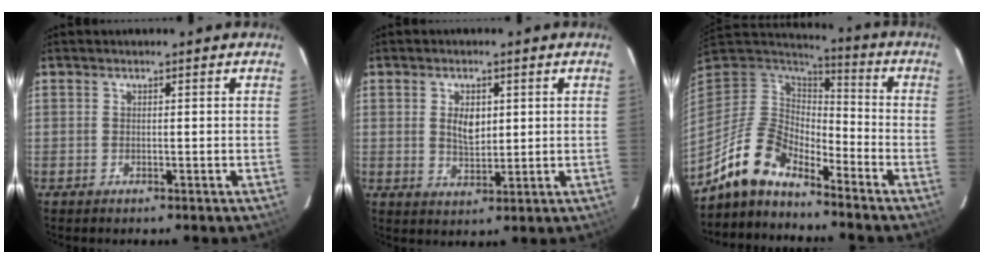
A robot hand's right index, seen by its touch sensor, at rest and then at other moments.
{"total": 4.7, "force": [1.0, 2.7, 3.6], "torque": [-0.063, 0.001, 0.021]}
{"total": 12.3, "force": [-9.8, 4.7, 5.6], "torque": [-0.119, 0.005, -0.192]}